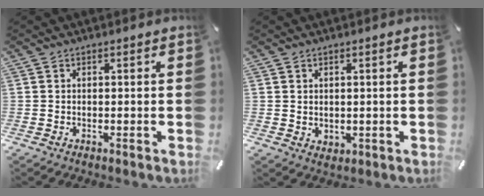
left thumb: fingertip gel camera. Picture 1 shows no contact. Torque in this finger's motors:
{"motor_torque": [0.40, 0.40, -0.01, 0.00, 0.05]}